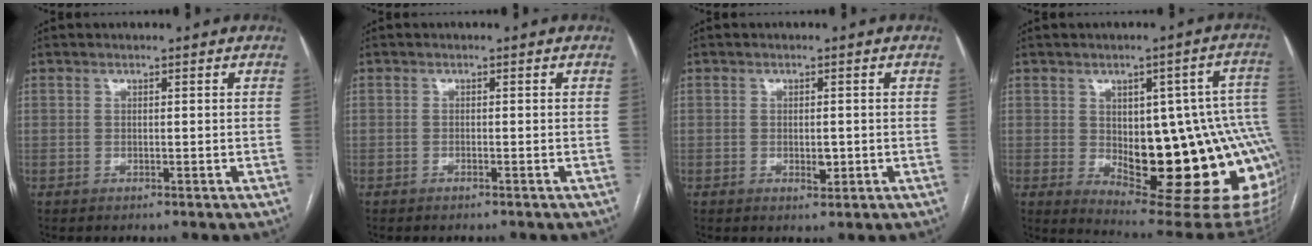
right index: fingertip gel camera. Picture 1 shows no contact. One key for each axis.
{"total": 0.5, "fx": -0.5, "fy": 0.1, "fz": 0.2, "tx": -0.014, "ty": -0.001, "tz": -0.004}
{"total": 2.0, "fx": -0.3, "fy": 1.0, "fz": 1.7, "tx": -0.028, "ty": -0.002, "tz": -0.001}
{"total": 23.6, "fx": -2.9, "fy": 7.8, "fz": 22.1, "tx": -0.209, "ty": 0.013, "tz": -0.016}